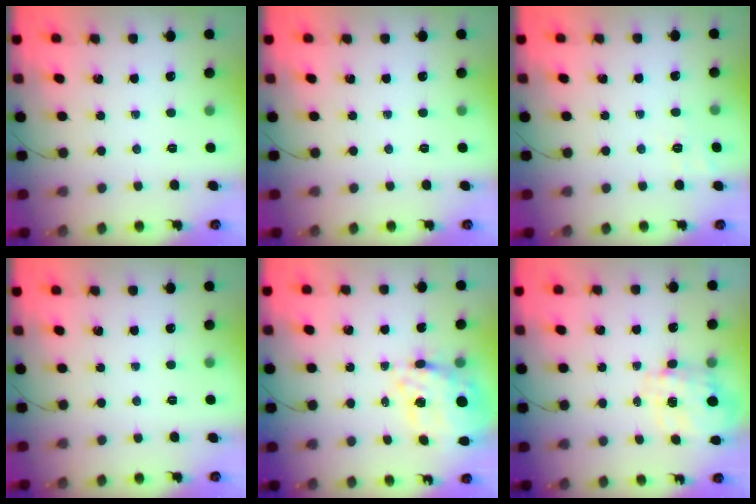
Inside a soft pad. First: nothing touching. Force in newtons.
{"total": 0.0}
{"total": 2.6, "press": 1.9, "slide": 1.8}
{"total": 0.0}
{"total": 13.3, "press": 12.6, "slide": 4.0}
{"total": 3.5, "press": 3.4, "slide": 1.0}